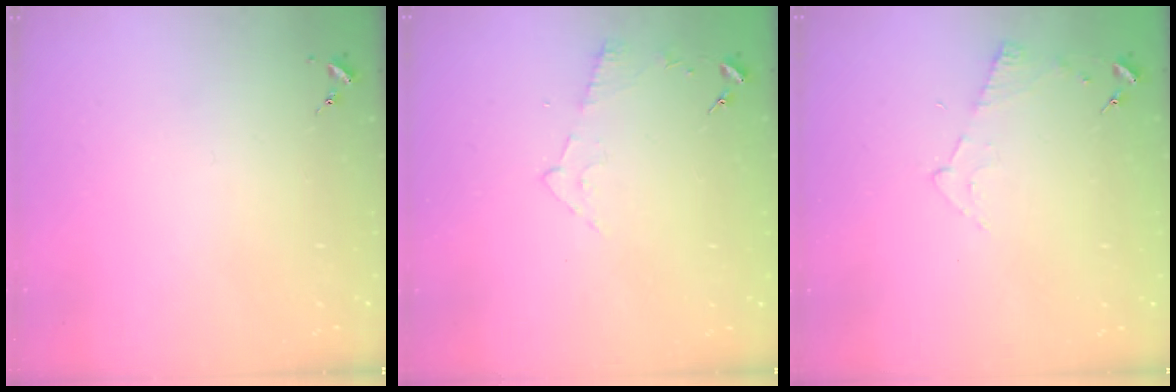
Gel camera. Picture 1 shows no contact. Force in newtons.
{"total": 5.5, "press": 5.4, "slide": 1.0}
{"total": 5.2, "press": 5.1, "slide": 0.6}